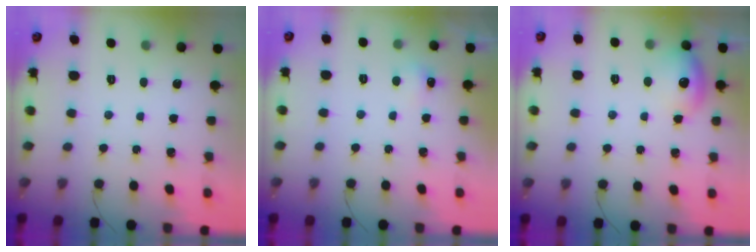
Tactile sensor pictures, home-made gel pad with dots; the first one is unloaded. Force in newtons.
{"total": 4.7, "press": 4.4, "slide": 1.4}
{"total": 10.0, "press": 9.9, "slide": 1.3}